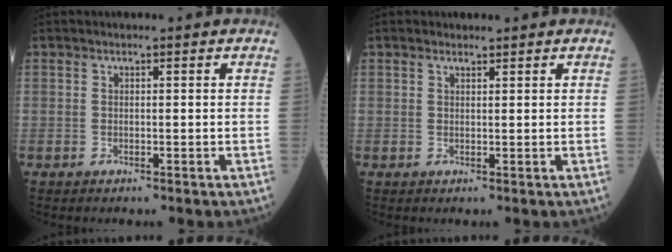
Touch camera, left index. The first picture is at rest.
{"total": 0.9, "force": [0.8, 0.3, 0.2], "torque": [-0.012, 0.004, 0.015]}